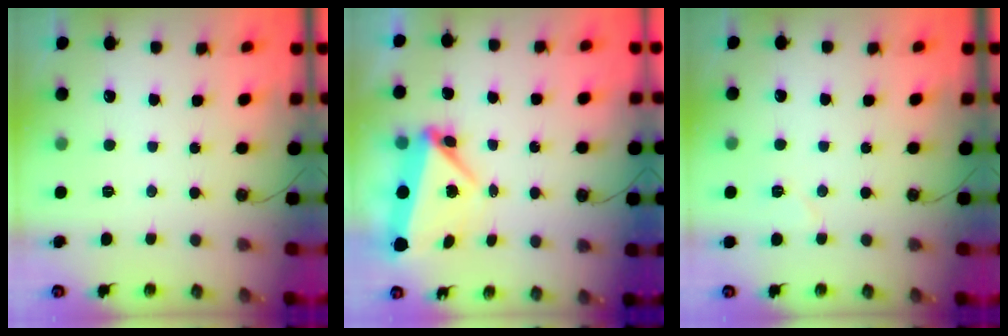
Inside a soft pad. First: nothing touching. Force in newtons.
{"total": 11.4, "press": 5.1, "slide": 10.2}
{"total": 5.4, "press": 5.2, "slide": 1.4}